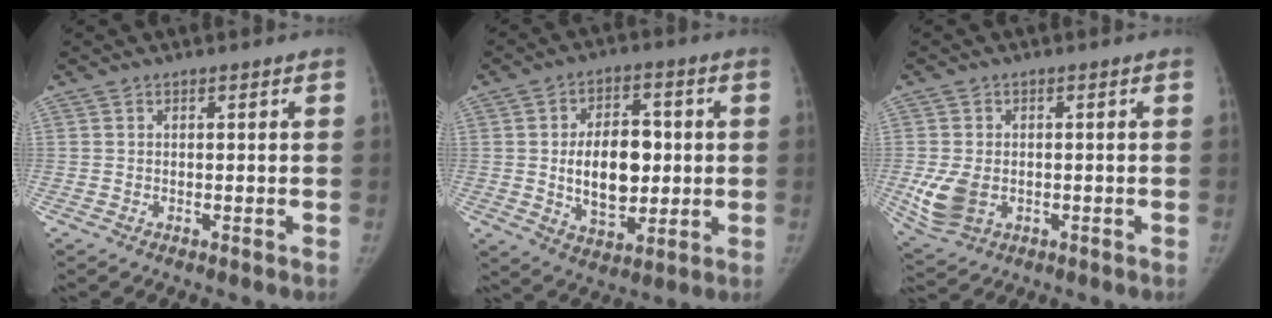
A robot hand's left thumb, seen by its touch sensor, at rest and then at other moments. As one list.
[{"total": 13.6, "force": [0.1, 8.7, 10.5], "torque": [-0.131, 0.005, 0.011]}, {"total": 7.3, "force": [-1.3, 5.2, 4.9], "torque": [-0.097, -0.007, -0.015]}]